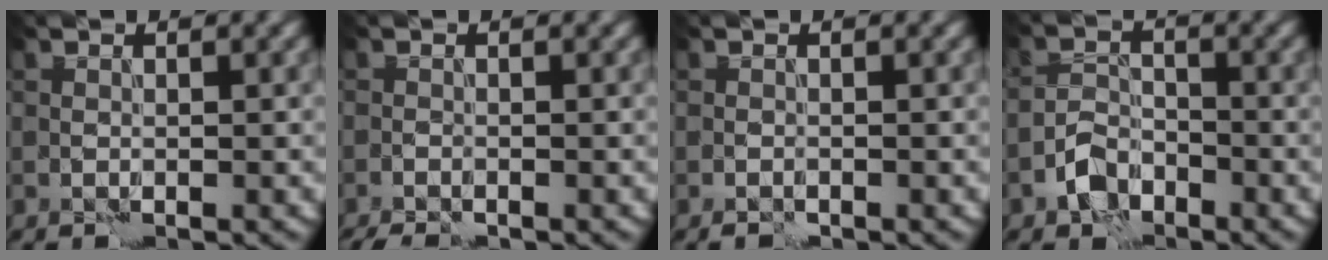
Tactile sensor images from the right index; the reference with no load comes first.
{"total": 2.1, "force": [-1.9, 0.2, 0.8], "torque": [-0.020, -0.001, -0.039]}
{"total": 0.8, "force": [-0.7, 0.2, 0.3], "torque": [-0.004, 0.003, -0.016]}
{"total": 3.1, "force": [-2.1, 1.9, 1.3], "torque": [-0.021, 0.009, -0.046]}